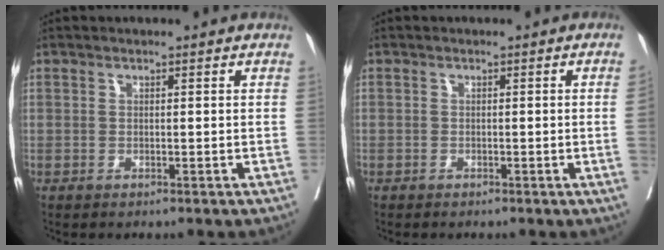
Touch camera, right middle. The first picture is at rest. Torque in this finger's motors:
{"motor_torque": [1.11, -1.03, -0.55, -0.21]}